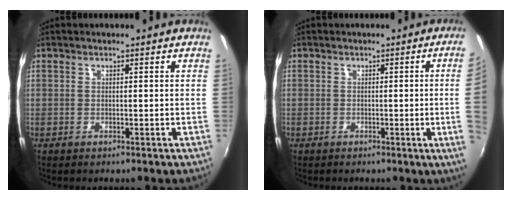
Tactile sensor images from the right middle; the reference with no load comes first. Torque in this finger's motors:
{"motor_torque": [1.00, -1.14, -0.54, -0.21]}